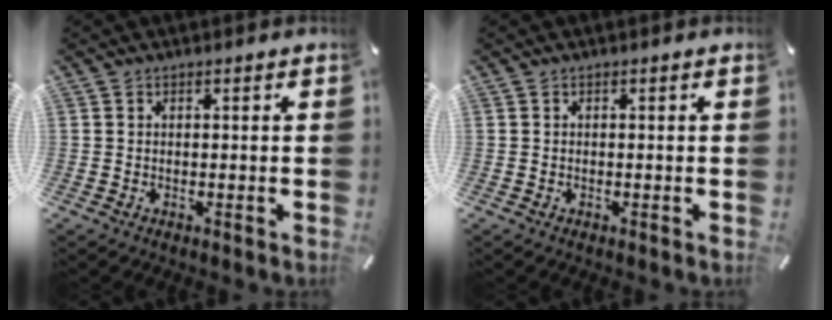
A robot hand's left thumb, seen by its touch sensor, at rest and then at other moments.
{"total": 0.0}